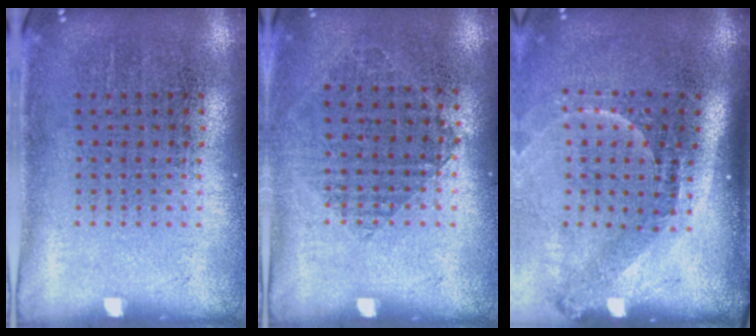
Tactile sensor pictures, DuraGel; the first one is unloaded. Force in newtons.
{"total": 0.8, "press": 0.8, "slide": 0.2}
{"total": 2.2, "press": 1.6, "slide": 1.6}